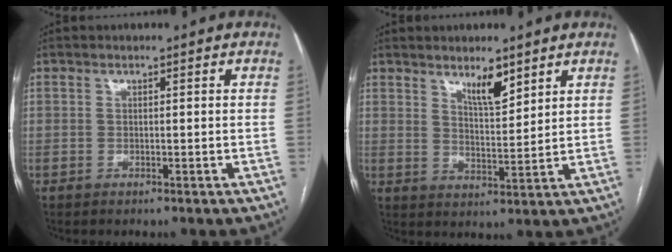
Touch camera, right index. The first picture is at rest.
{"total": 5.1, "force": [3.7, 1.3, 3.3], "torque": [-0.060, -0.008, 0.066]}